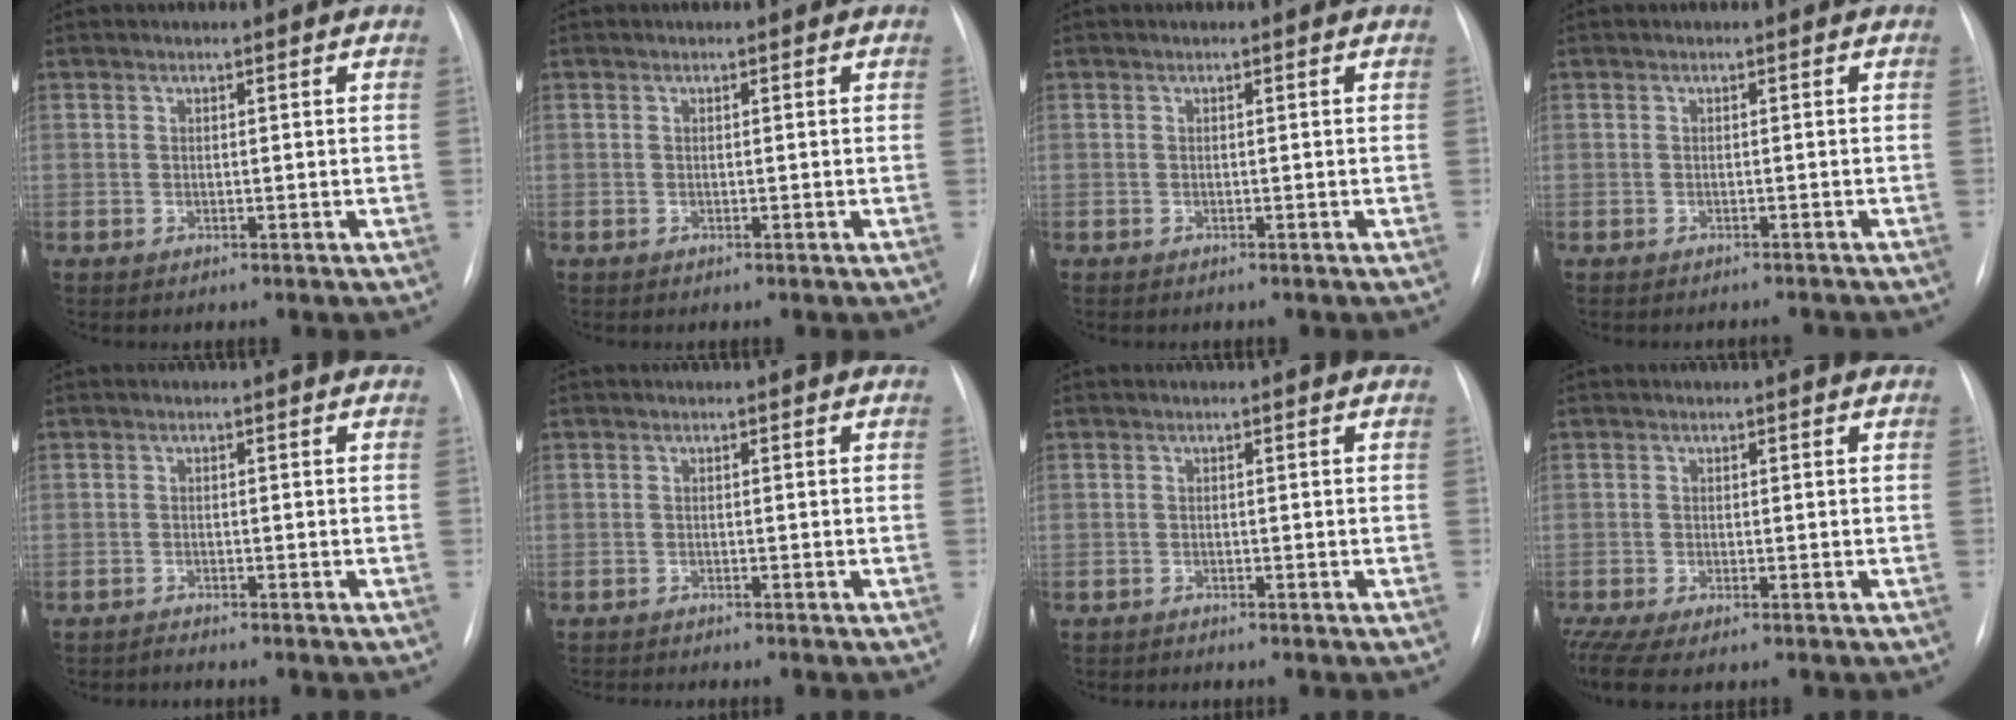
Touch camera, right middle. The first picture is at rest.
{"total": 0.0}
{"total": 1.3, "force": [-1.1, 0.4, 0.5], "torque": [-0.012, -0.002, -0.011]}
{"total": 4.6, "force": [-4.4, 0.8, 1.0], "torque": [-0.006, -0.001, -0.048]}
{"total": 1.0, "force": [-0.9, -0.2, -0.3], "torque": [0.003, -0.007, -0.016]}
{"total": 2.5, "force": [-2.4, -0.4, 0.7], "torque": [-0.008, -0.007, -0.034]}
{"total": 0.9, "force": [-0.9, 0.1, -0.1], "torque": [-0.002, -0.002, -0.016]}
{"total": 4.2, "force": [-3.1, 0.9, 2.7], "torque": [-0.055, -0.008, -0.055]}